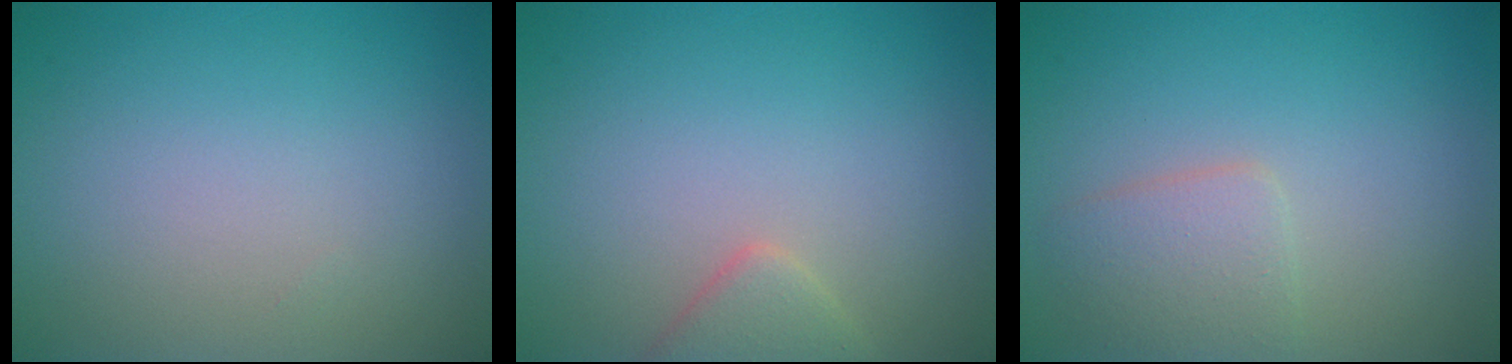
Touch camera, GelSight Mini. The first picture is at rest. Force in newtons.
{"total": 2.1, "press": 2.1, "slide": 0.2}
{"total": 2.5, "press": 2.5, "slide": 0.1}